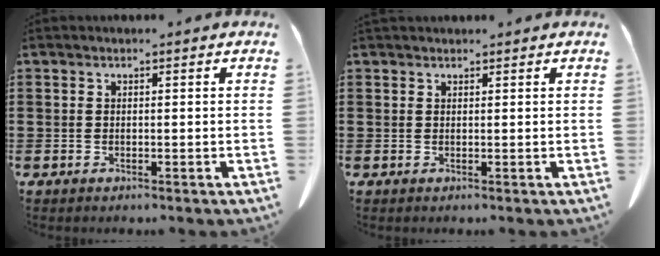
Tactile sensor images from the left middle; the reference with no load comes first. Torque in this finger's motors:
{"motor_torque": [0.75, -0.40, 0.29, 0.09]}